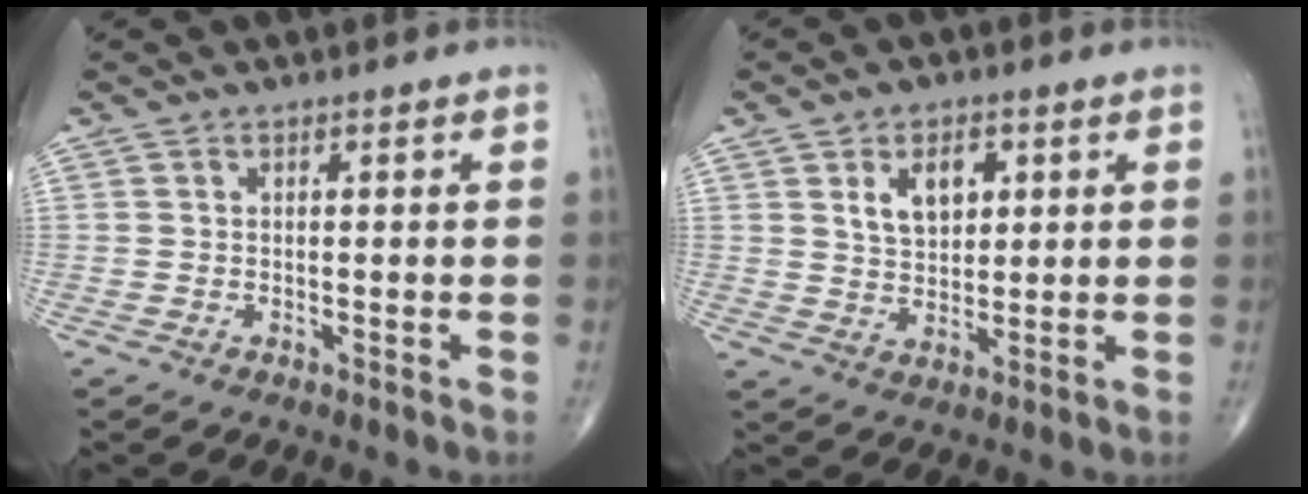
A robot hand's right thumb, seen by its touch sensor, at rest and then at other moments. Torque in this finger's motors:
{"motor_torque": [0.03, 0.11, 0.10, 0.03, 0.04]}